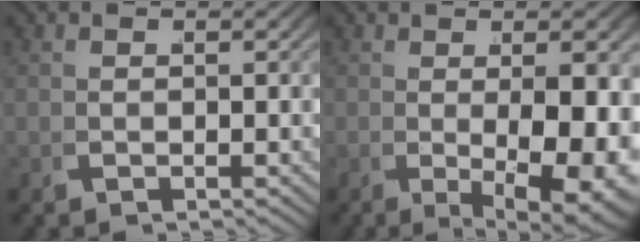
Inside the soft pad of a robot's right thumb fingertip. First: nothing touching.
{"total": 8.8, "force": [-0.8, 3.9, 7.9], "torque": [-0.123, -0.018, 0.004]}